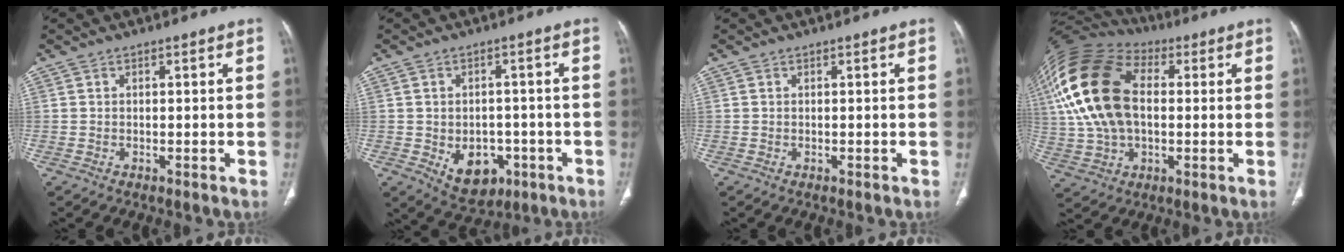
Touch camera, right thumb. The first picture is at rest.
{"total": 8.6, "force": [-2.9, 6.3, 5.2], "torque": [-0.047, 0.013, -0.025]}
{"total": 0.0}
{"total": 22.8, "force": [3.5, 14.1, 17.6], "torque": [-0.367, 0.016, 0.059]}